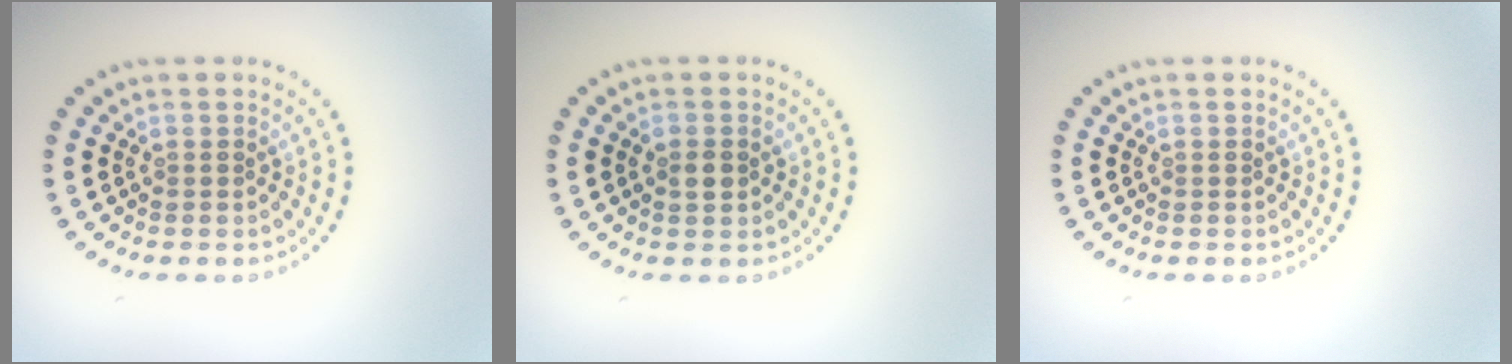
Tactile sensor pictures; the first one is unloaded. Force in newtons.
{"total": 1.2, "press": 1.2, "slide": 0.1}
{"total": 0.0}